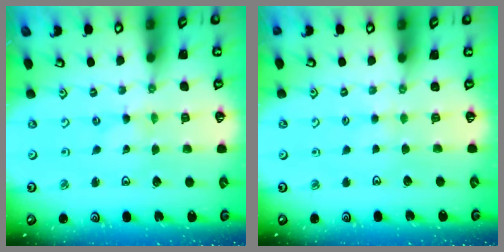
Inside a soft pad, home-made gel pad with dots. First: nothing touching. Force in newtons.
{"total": 1.8, "press": 1.7, "slide": 0.3}